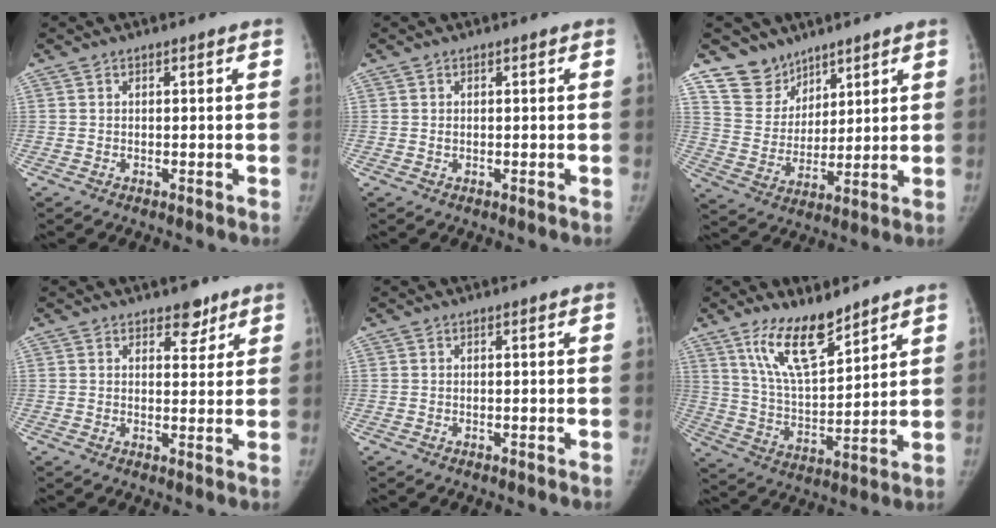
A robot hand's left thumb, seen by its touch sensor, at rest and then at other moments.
{"total": 0.5, "force": [0.0, 0.4, 0.3], "torque": [-0.005, 0.000, 0.002]}
{"total": 9.1, "force": [7.0, 5.7, 0.3], "torque": [0.033, -0.062, 0.147]}
{"total": 3.9, "force": [2.8, 2.2, 1.5], "torque": [0.006, -0.017, 0.039]}
{"total": 0.0}
{"total": 12.7, "force": [9.0, 4.2, 7.9], "torque": [-0.120, -0.062, 0.178]}